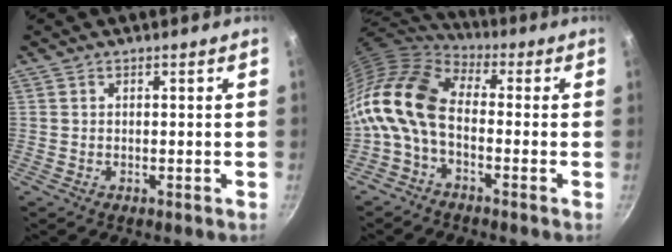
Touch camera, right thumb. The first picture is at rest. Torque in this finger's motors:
{"motor_torque": [1.71, 3.29, 1.36, -1.41, 0.66]}